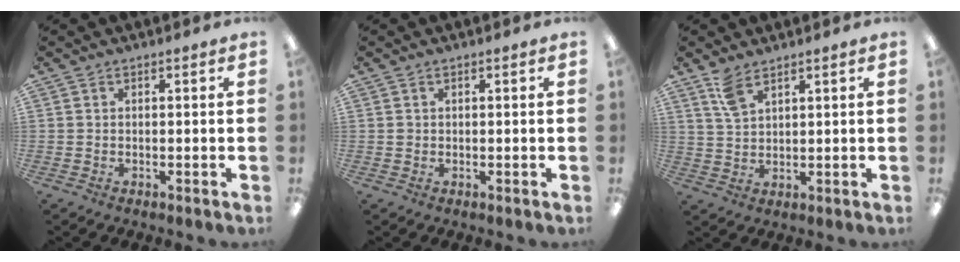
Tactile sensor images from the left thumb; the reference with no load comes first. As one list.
[{"total": 0.8, "force": [0.2, 0.7, 0.2], "torque": [-0.005, 0.005, 0.003]}, {"total": 5.4, "force": [3.9, 2.1, 3.0], "torque": [-0.061, -0.012, 0.073]}]